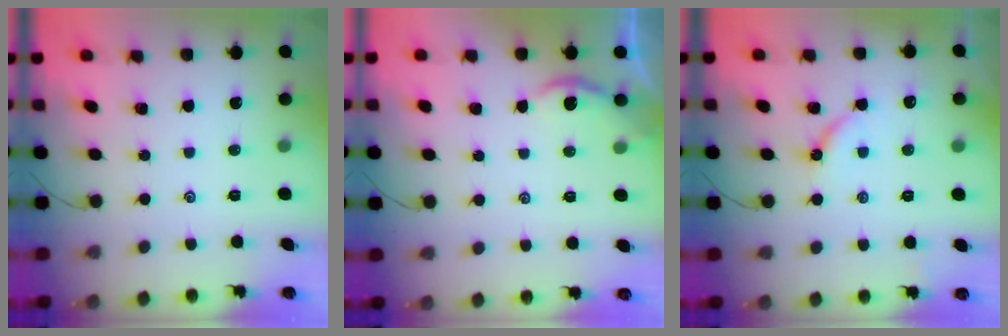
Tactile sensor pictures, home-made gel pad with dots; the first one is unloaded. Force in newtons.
{"total": 2.0, "press": 2.0, "slide": 0.2}
{"total": 5.0, "press": 5.0, "slide": 0.6}